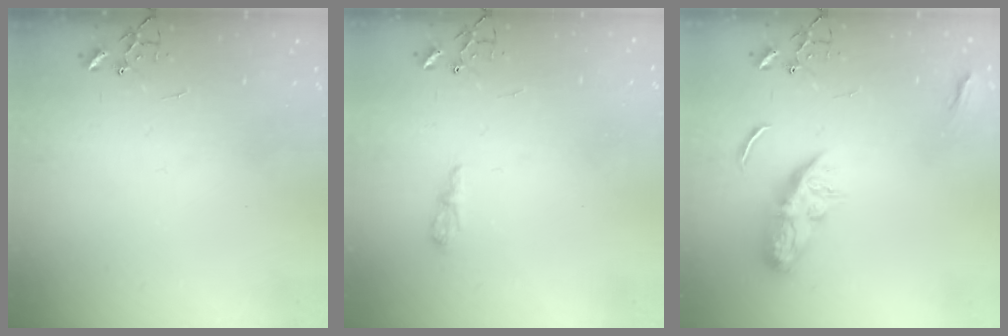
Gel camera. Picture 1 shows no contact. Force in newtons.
{"total": 6.3, "press": 6.2, "slide": 0.8}
{"total": 8.7, "press": 8.7, "slide": 0.4}